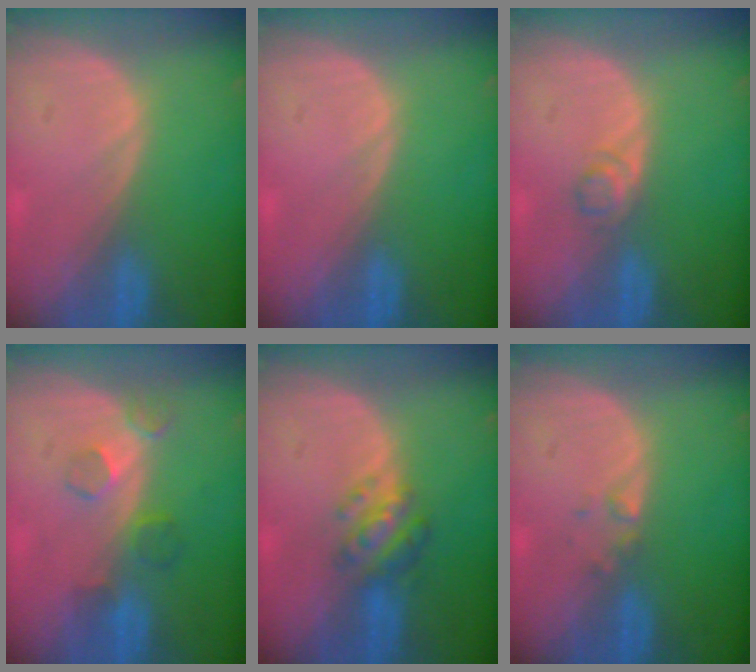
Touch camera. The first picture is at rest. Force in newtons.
{"total": 0.0}
{"total": 1.9, "press": 1.8, "slide": 0.2}
{"total": 4.3, "press": 3.9, "slide": 1.7}
{"total": 4.8, "press": 4.8, "slide": 0.8}
{"total": 1.2, "press": 1.2, "slide": 0.1}